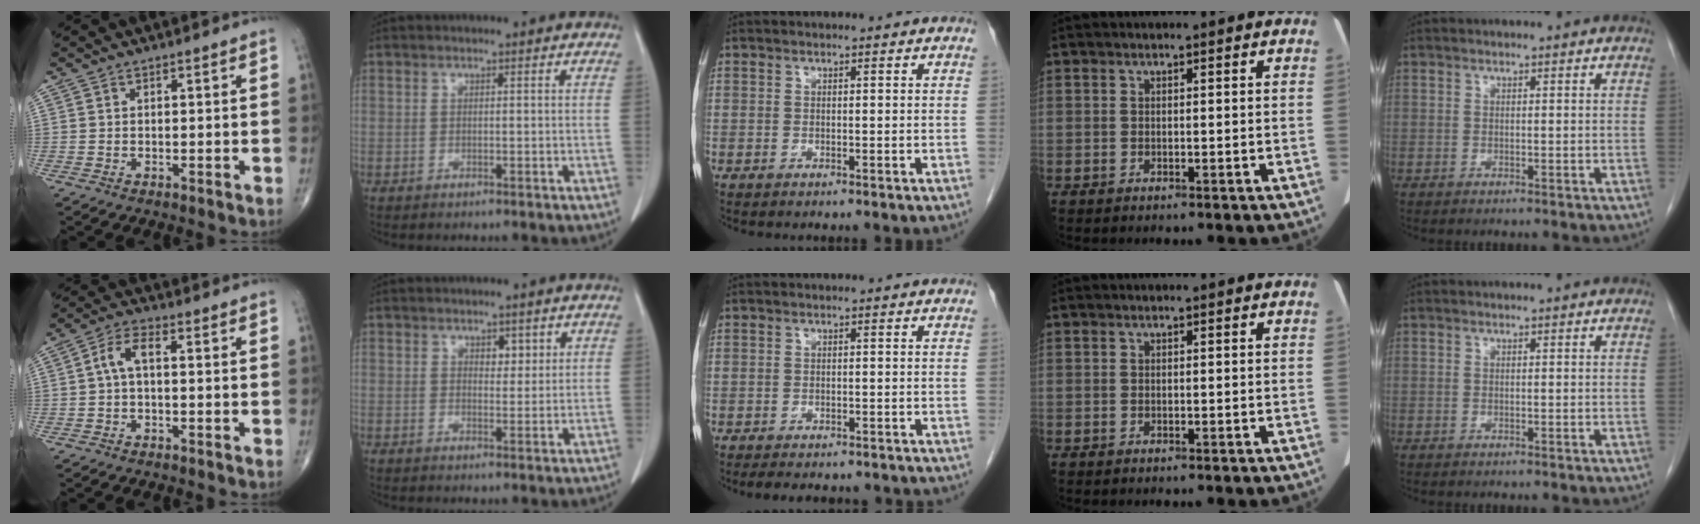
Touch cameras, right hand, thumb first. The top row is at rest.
{"thumb": {"total": 4.3, "force": [0.0, 1.9, 3.9], "torque": [-0.076, 0.019, -0.008]}, "index": {"total": 2.5, "force": [1.3, 1.5, 1.5], "torque": [-0.015, -0.001, 0.022]}, "middle": {"total": 8.9, "force": [-7.8, 2.7, 3.4], "torque": [-0.047, 0.000, -0.091]}}